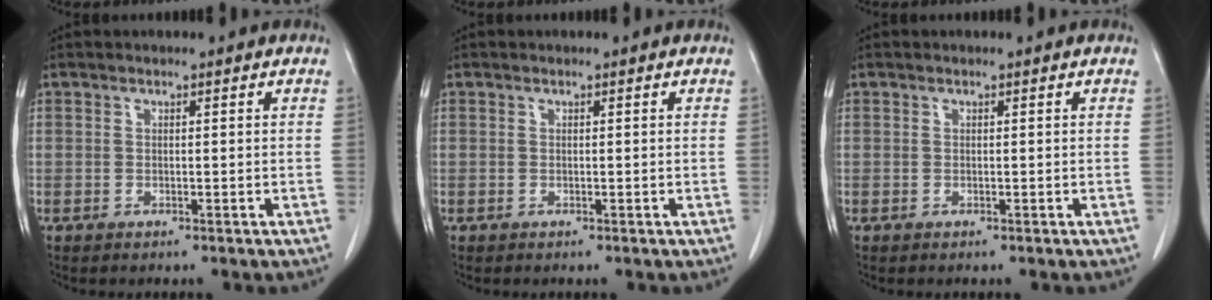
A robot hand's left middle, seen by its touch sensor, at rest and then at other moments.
{"total": 0.0}
{"total": 0.0}